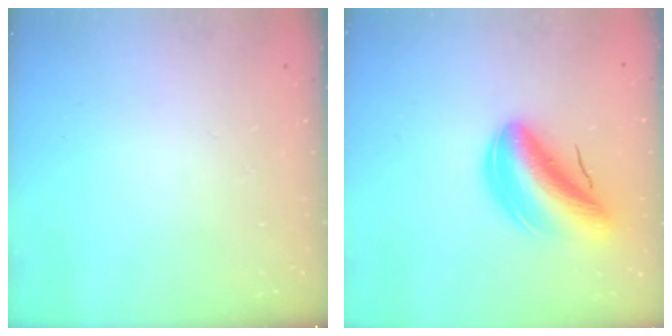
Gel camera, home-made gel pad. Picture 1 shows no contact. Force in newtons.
{"total": 12.3, "press": 11.7, "slide": 3.8}